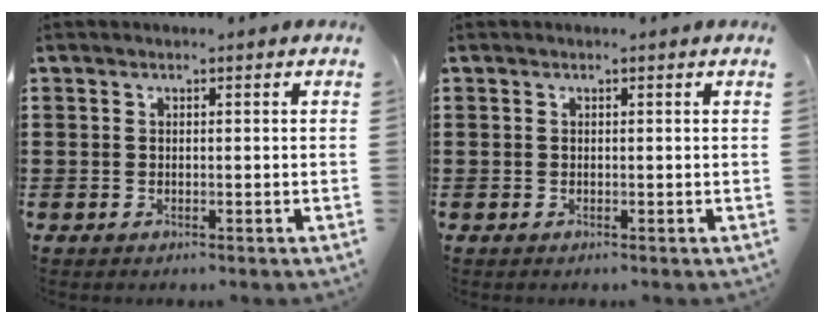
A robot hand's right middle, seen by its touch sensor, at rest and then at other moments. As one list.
[{"total": 0.0}]